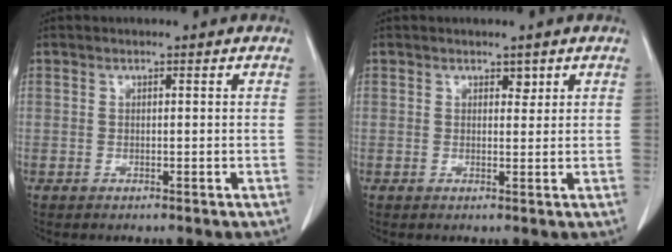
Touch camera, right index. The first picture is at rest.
{"total": 1.2, "force": [0.8, 0.7, 0.6], "torque": [-0.004, -0.003, 0.010]}